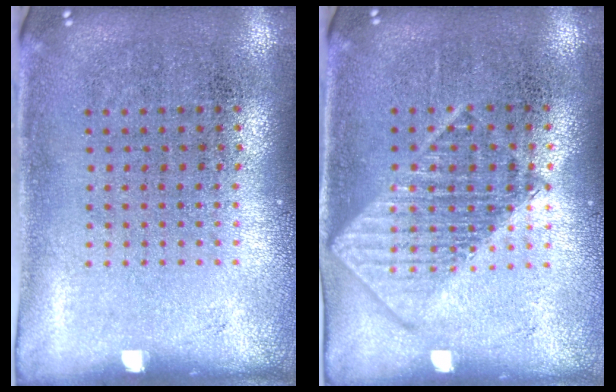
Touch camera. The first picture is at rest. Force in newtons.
{"total": 1.3, "press": 1.3, "slide": 0.1}